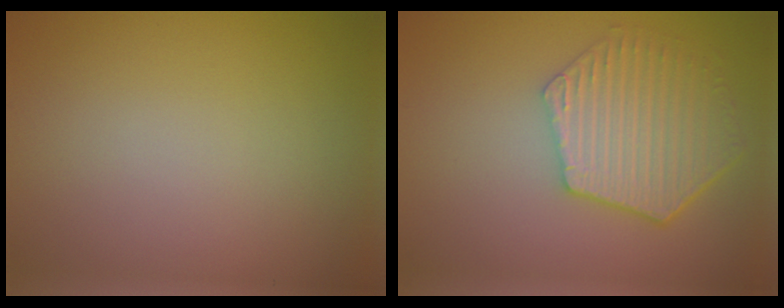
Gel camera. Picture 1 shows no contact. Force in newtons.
{"total": 5.9, "press": 5.0, "slide": 3.1}